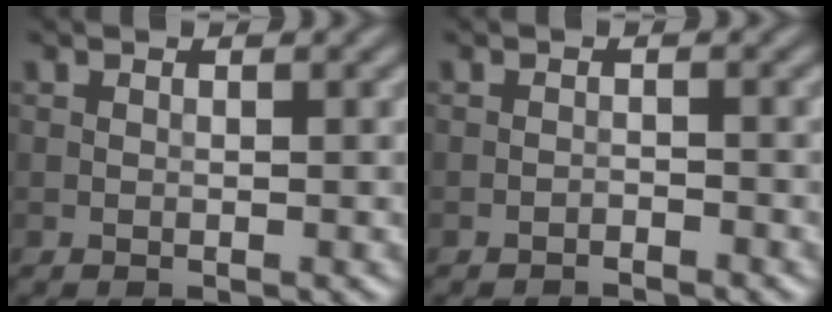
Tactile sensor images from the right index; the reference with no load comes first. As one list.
[{"total": 0.8, "force": [-0.8, 0.1, 0.2], "torque": [-0.001, 0.003, -0.016]}]